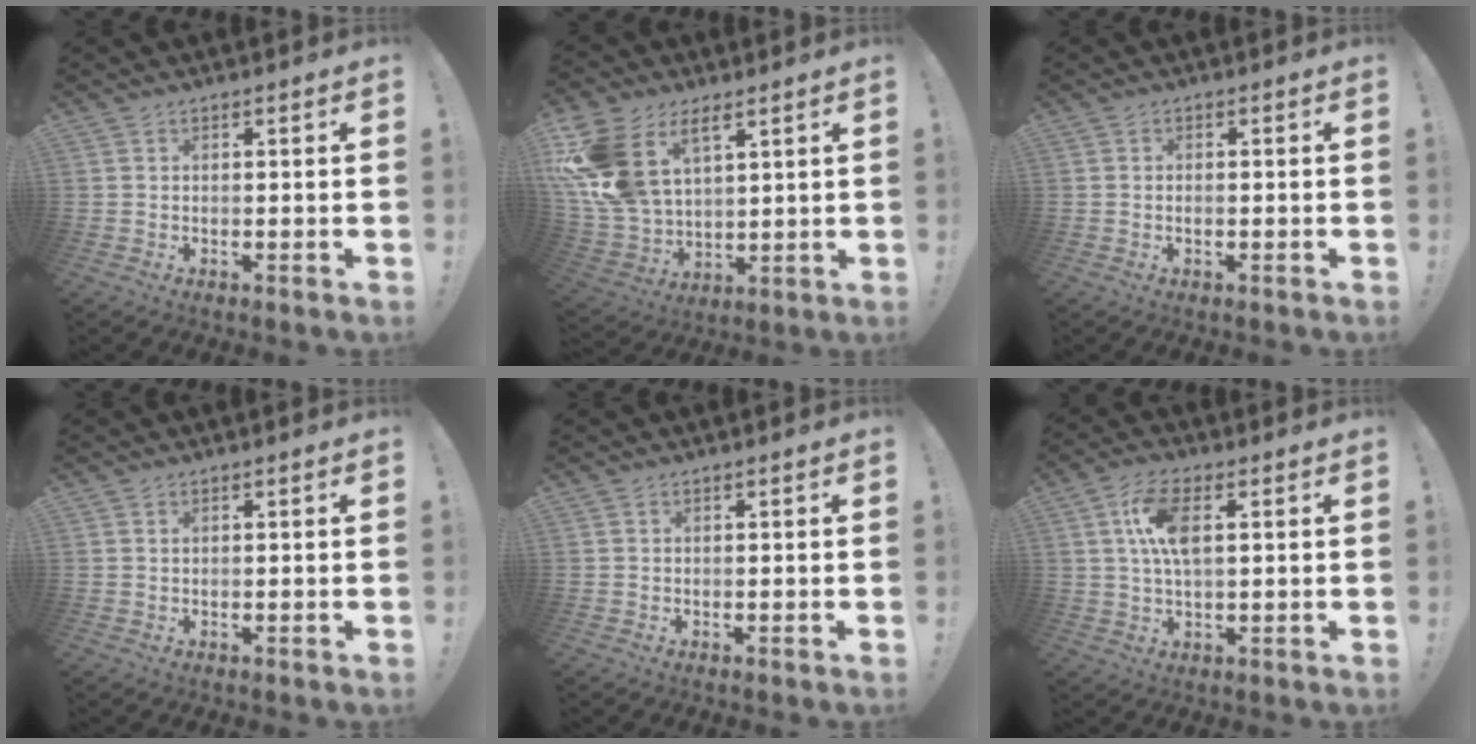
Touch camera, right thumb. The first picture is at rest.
{"total": 16.7, "force": [8.2, 10.6, 9.9], "torque": [-0.217, -0.046, 0.156]}
{"total": 0.7, "force": [-0.1, 0.3, 0.6], "torque": [-0.011, 0.001, -0.002]}
{"total": 0.0}
{"total": 0.0}
{"total": 10.0, "force": [2.4, 4.5, 8.7], "torque": [-0.160, -0.002, 0.041]}